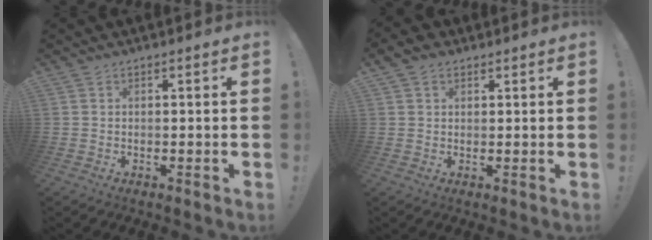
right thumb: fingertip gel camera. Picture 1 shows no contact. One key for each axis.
{"total": 3.4, "fx": 1.8, "fy": 2.5, "fz": 1.4, "tx": -0.017, "ty": -0.004, "tz": 0.035}